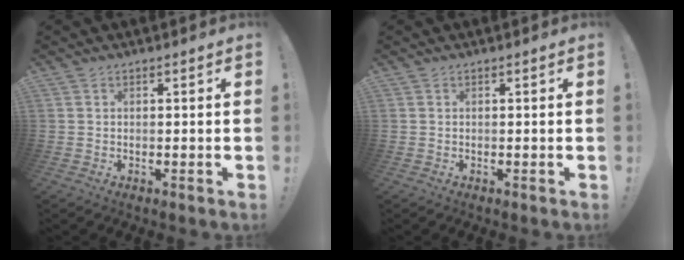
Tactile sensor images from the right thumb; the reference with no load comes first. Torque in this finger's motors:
{"motor_torque": [0.00, 0.00, 0.00, 0.00, 0.00]}